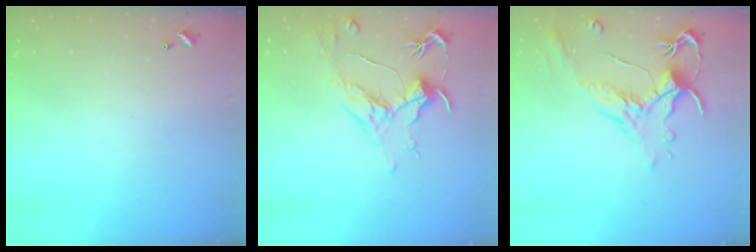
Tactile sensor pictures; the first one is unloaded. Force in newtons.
{"total": 1.8, "press": 1.6, "slide": 0.9}
{"total": 1.5, "press": 1.0, "slide": 1.1}